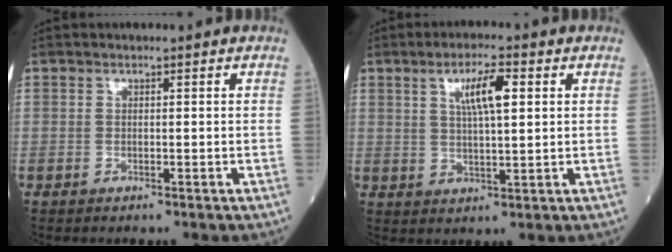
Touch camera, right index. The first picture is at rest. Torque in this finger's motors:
{"motor_torque": [0.10, 0.22, 0.15, 0.04]}